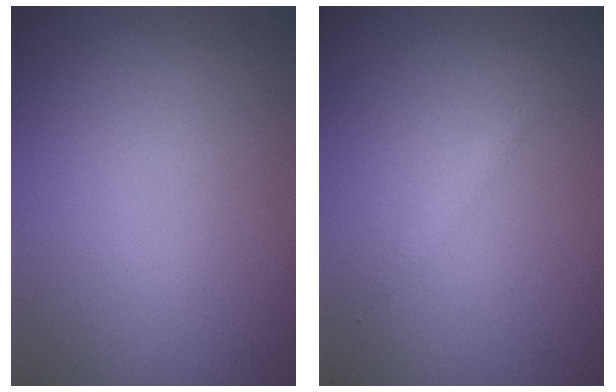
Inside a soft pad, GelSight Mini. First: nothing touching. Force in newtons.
{"total": 0.7, "press": 0.7, "slide": 0.1}